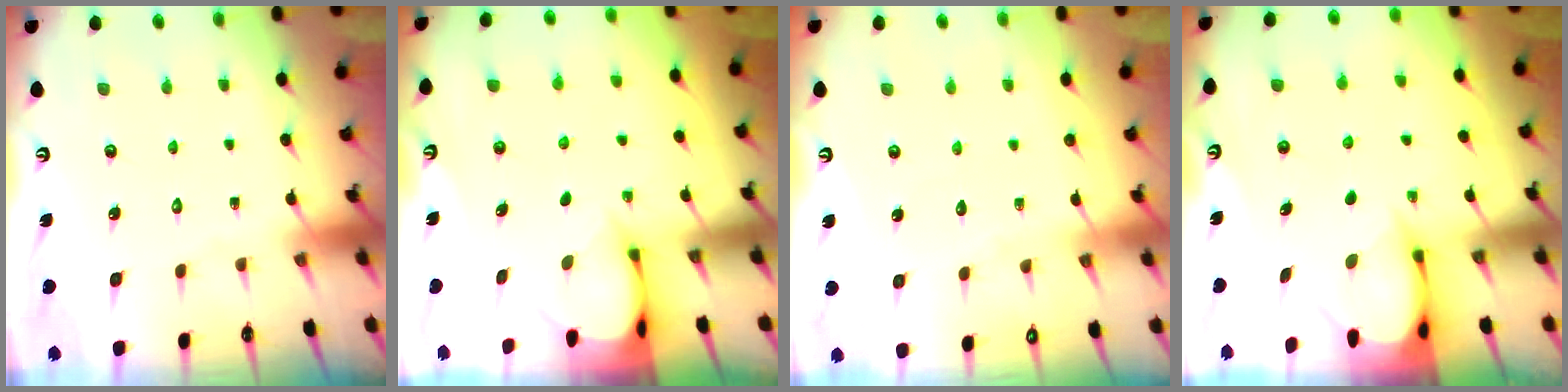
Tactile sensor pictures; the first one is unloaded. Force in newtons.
{"total": 3.2, "press": 3.2, "slide": 0.3}
{"total": 2.8, "press": 2.8, "slide": 0.4}
{"total": 3.2, "press": 3.2, "slide": 0.3}